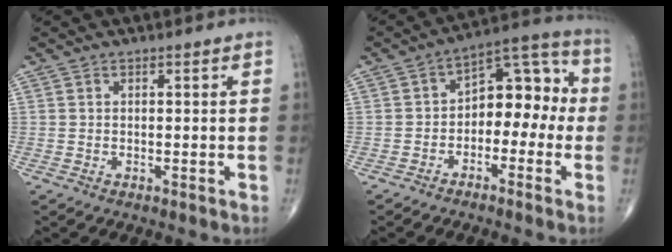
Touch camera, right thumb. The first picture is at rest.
{"total": 11.3, "force": [-1.7, 7.2, 8.5], "torque": [-0.080, 0.052, -0.040]}